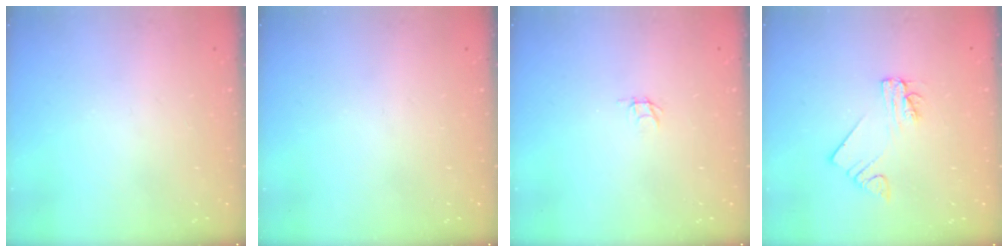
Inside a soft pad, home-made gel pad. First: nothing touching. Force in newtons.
{"total": 0.0}
{"total": 1.8, "press": 1.8, "slide": 0.1}
{"total": 2.2, "press": 2.2, "slide": 0.1}